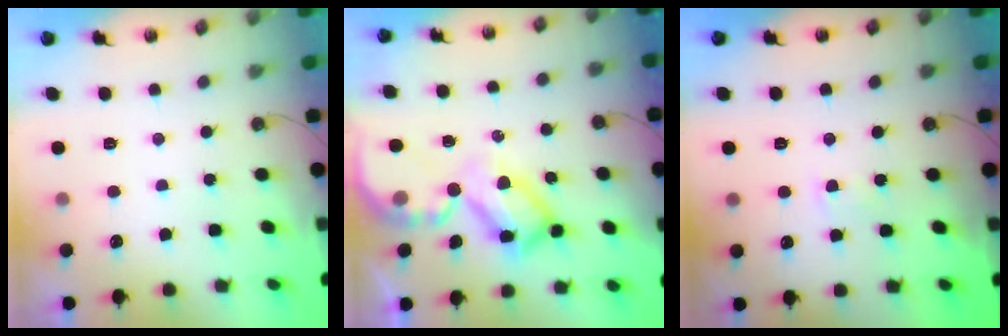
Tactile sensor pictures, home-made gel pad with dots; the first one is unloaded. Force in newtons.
{"total": 14.4, "press": 14.4, "slide": 1.3}
{"total": 1.7, "press": 1.7, "slide": 0.3}